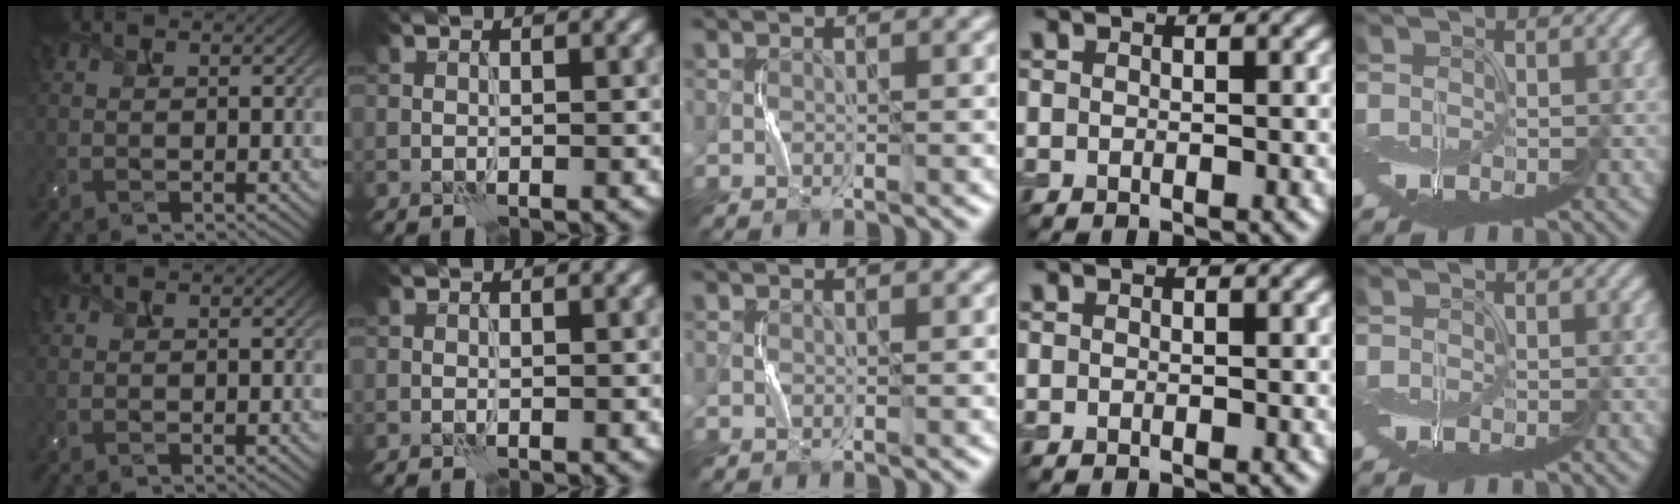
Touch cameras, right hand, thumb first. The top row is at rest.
{}